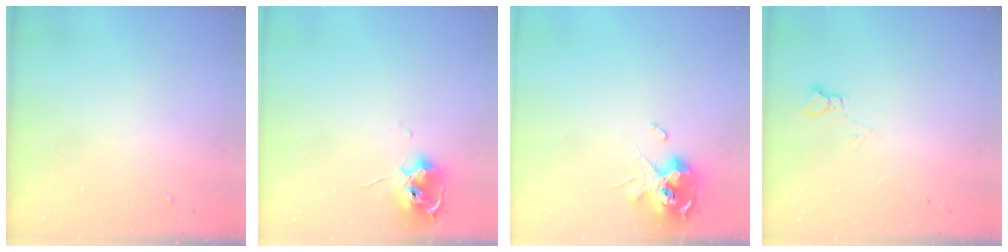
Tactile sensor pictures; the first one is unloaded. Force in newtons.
{"total": 11.7, "press": 11.7, "slide": 0.7}
{"total": 13.2, "press": 13.1, "slide": 1.8}
{"total": 4.1, "press": 4.0, "slide": 0.4}